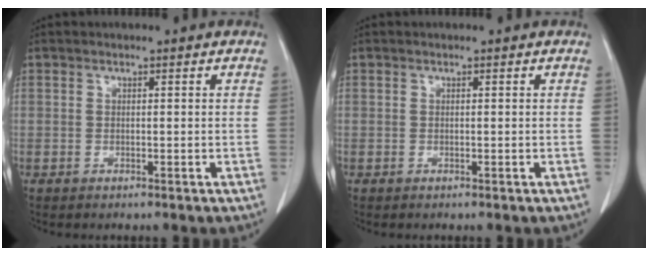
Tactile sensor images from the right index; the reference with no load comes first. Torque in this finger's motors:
{"motor_torque": [0.02, -0.03, 0.00, 0.00]}